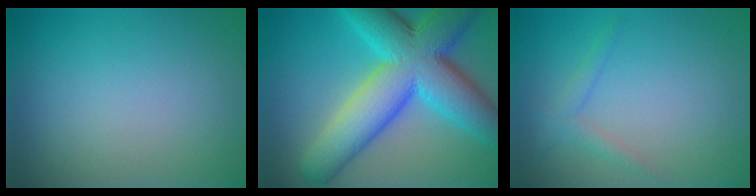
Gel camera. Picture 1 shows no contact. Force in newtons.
{"total": 12.9, "press": 12.9, "slide": 0.4}
{"total": 1.4, "press": 1.4, "slide": 0.1}